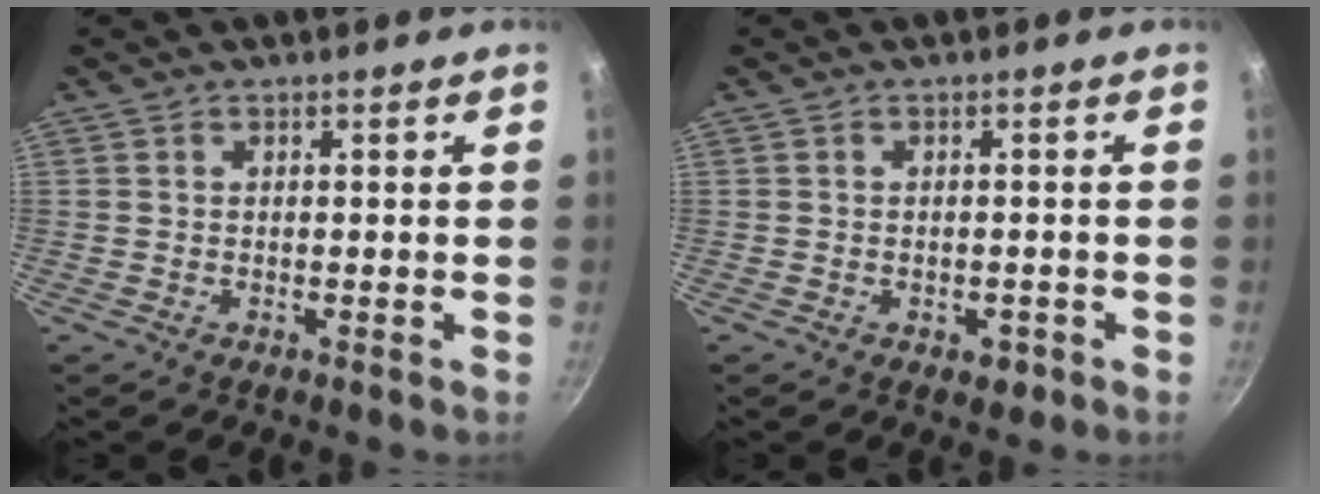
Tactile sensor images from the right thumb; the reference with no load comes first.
{"total": 2.6, "force": [-1.2, 1.6, 1.7], "torque": [-0.016, 0.007, -0.010]}